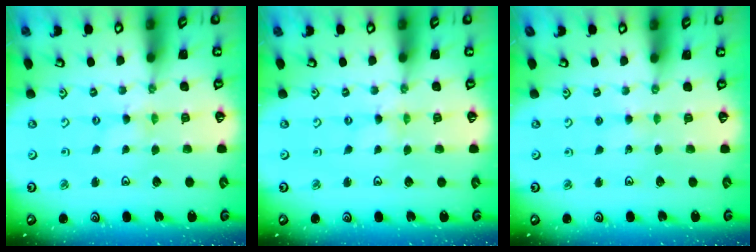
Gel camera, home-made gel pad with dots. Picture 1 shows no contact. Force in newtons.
{"total": 0.0}
{"total": 2.2, "press": 2.2, "slide": 0.2}